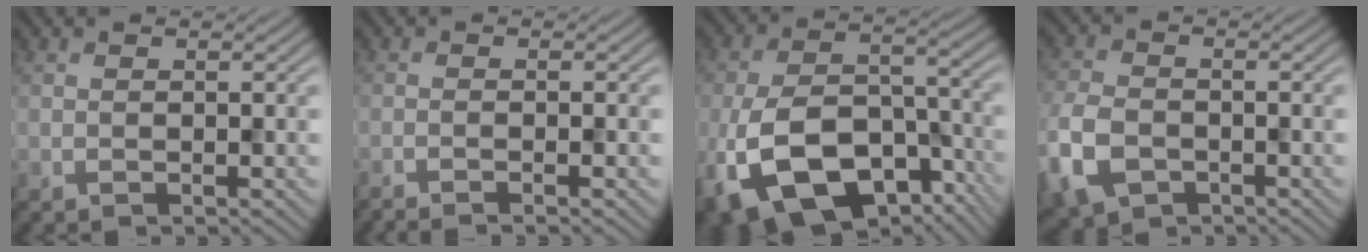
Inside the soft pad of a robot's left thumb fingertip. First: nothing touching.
{"total": 2.0, "force": [-1.3, 0.1, 1.4], "torque": [-0.021, 0.003, -0.033]}
{"total": 16.5, "force": [-8.2, 9.4, 10.8], "torque": [-0.220, -0.031, -0.141]}
{"total": 7.5, "force": [-3.5, 4.9, 4.5], "torque": [-0.127, -0.014, -0.075]}